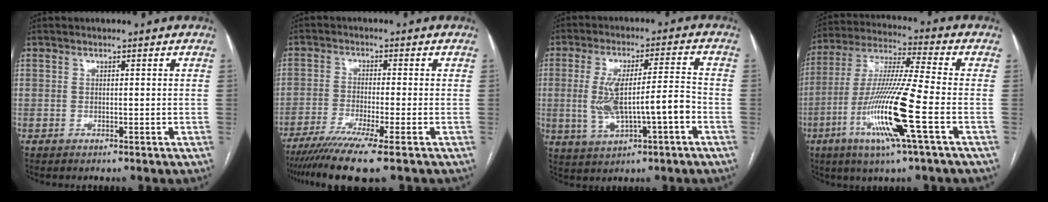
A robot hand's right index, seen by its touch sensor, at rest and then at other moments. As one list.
[{"total": 9.8, "force": [-7.0, -0.8, 6.7], "torque": [-0.109, -0.024, -0.114]}, {"total": 10.9, "force": [-2.1, 2.0, 10.5], "torque": [-0.201, 0.019, -0.027]}, {"total": 16.3, "force": [-5.6, -0.5, 15.3], "torque": [-0.312, -0.019, -0.111]}]